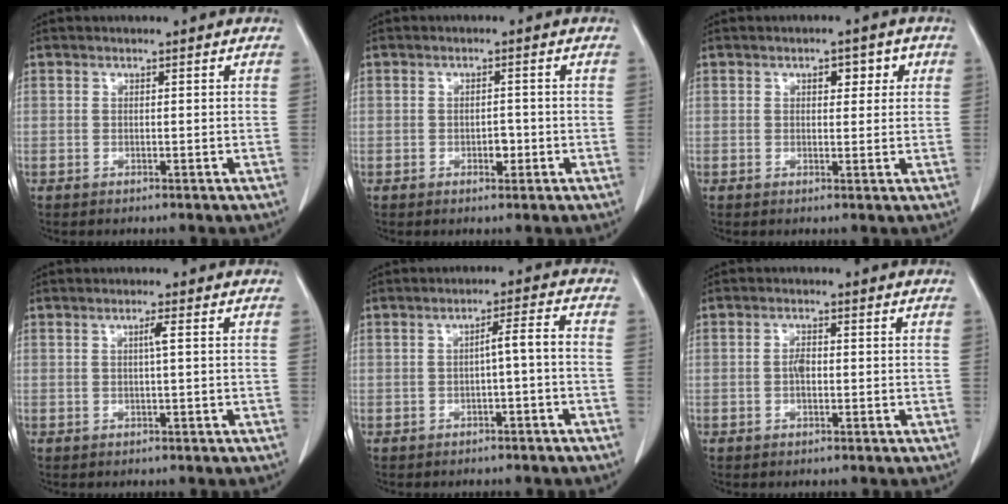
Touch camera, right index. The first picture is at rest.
{"total": 1.9, "force": [-0.7, 1.1, 1.5], "torque": [-0.020, 0.003, -0.007]}
{"total": 3.4, "force": [1.3, 1.8, 2.6], "torque": [-0.027, 0.011, 0.015]}
{"total": 1.3, "force": [0.2, -0.3, 1.3], "torque": [-0.022, 0.002, 0.002]}
{"total": 3.3, "force": [-1.1, 0.1, 3.2], "torque": [-0.045, 0.015, -0.016]}
{"total": 1.8, "force": [-0.2, 0.8, 1.6], "torque": [-0.029, 0.003, -0.005]}